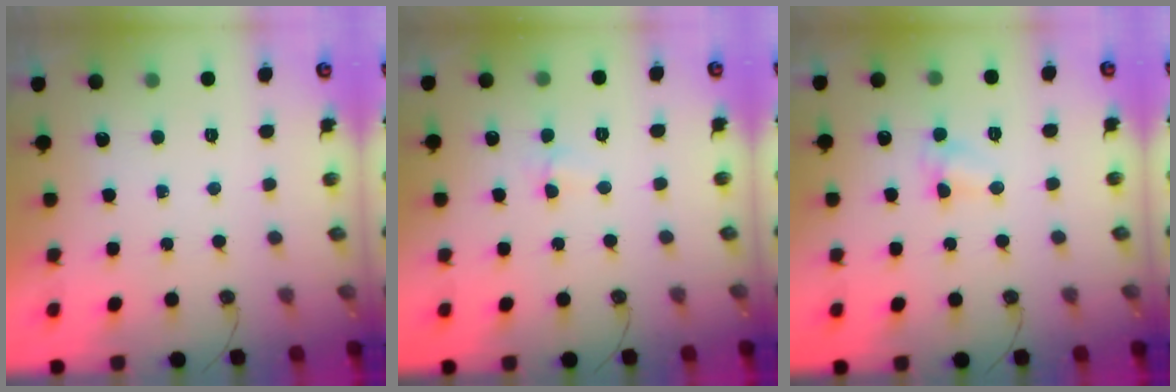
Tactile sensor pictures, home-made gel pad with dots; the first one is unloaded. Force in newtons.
{"total": 2.9, "press": 2.8, "slide": 0.7}
{"total": 6.3, "press": 6.3, "slide": 0.7}